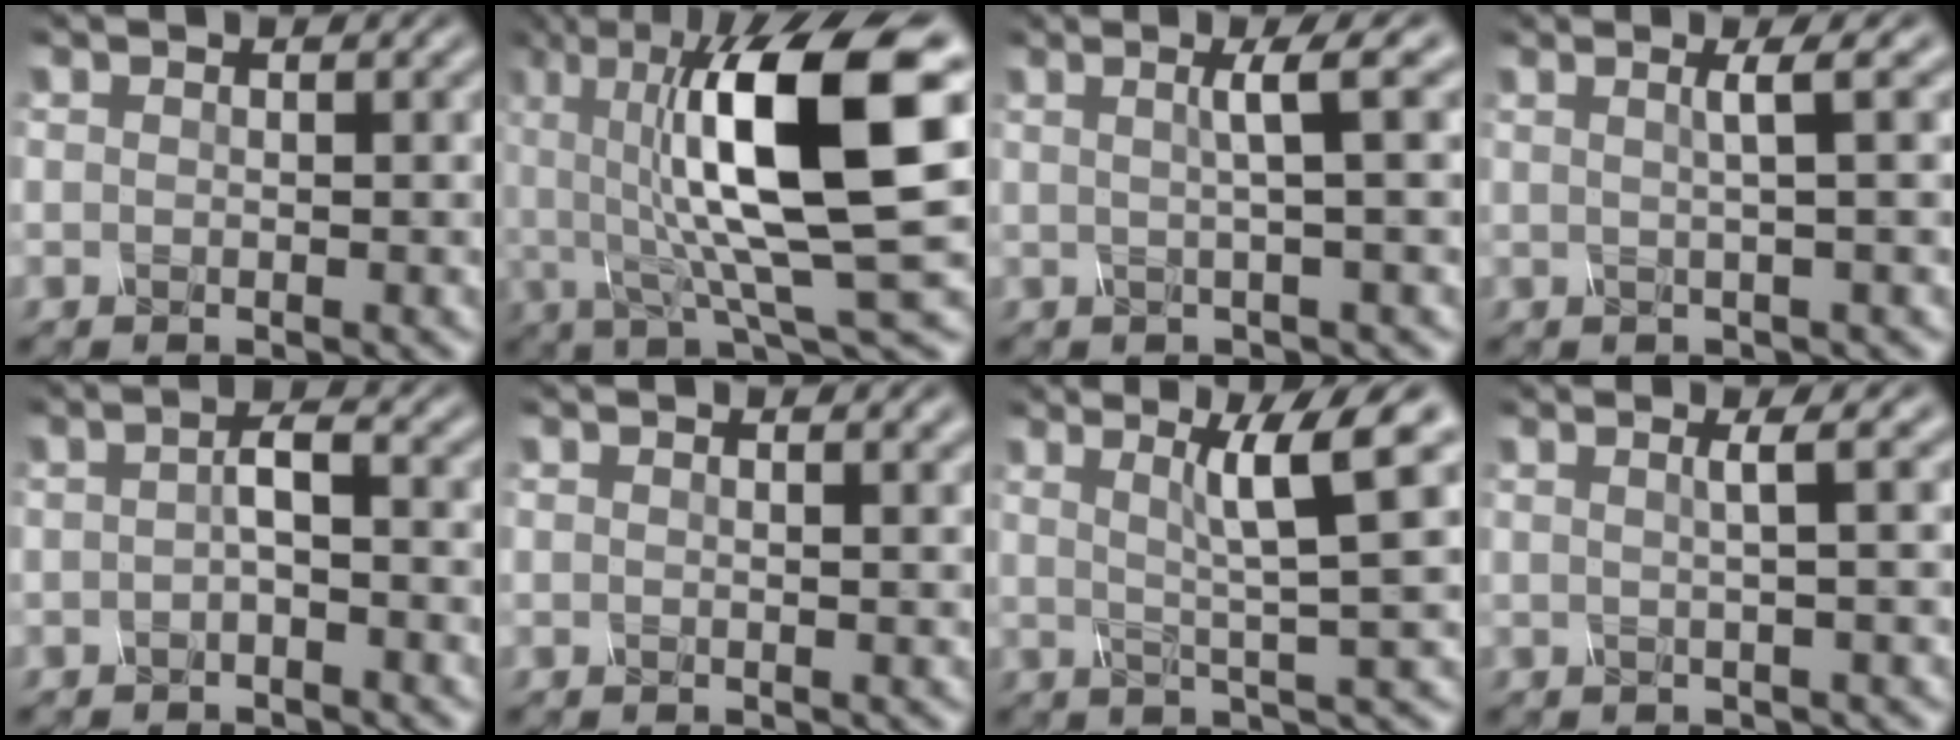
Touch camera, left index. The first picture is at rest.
{"total": 13.5, "force": [2.7, 3.2, 12.8], "torque": [-0.217, 0.007, 0.047]}
{"total": 3.8, "force": [0.9, 0.4, 3.7], "torque": [-0.055, 0.015, 0.008]}
{"total": 2.8, "force": [0.7, 0.5, 2.7], "torque": [-0.043, 0.012, 0.003]}
{"total": 1.8, "force": [-0.5, 0.5, 1.7], "torque": [-0.033, 0.007, -0.011]}
{"total": 1.5, "force": [0.9, 0.5, 1.1], "torque": [-0.007, 0.004, 0.004]}
{"total": 6.5, "force": [2.4, 0.4, 6.0], "torque": [-0.097, 0.012, 0.043]}
{"total": 2.4, "force": [0.6, 0.6, 2.3], "torque": [-0.034, 0.010, -0.005]}